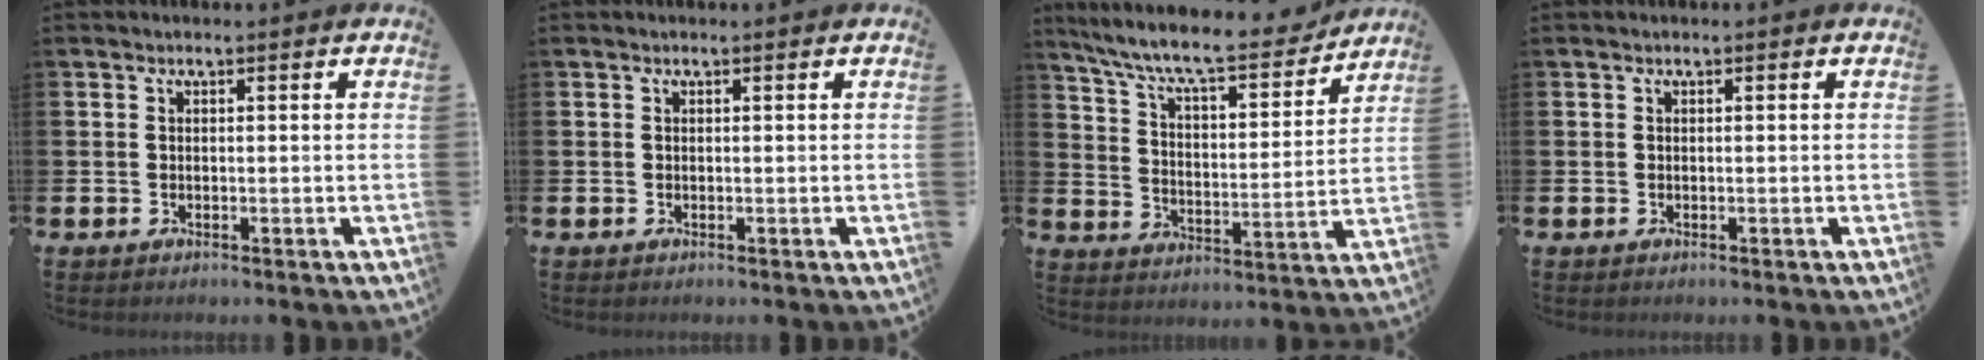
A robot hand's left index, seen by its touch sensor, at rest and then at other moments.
{"total": 0.0}
{"total": 9.5, "force": [8.6, 1.4, 3.7], "torque": [-0.106, -0.059, 0.145]}
{"total": 0.0}